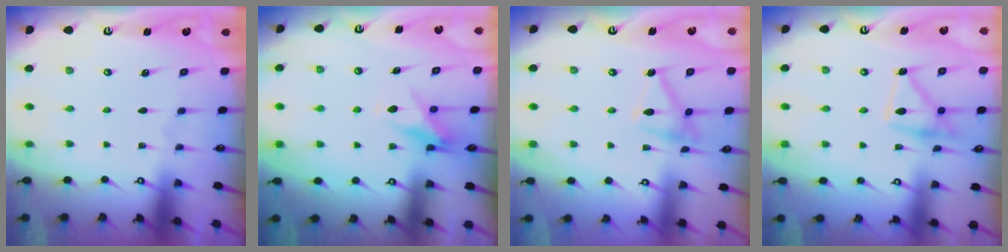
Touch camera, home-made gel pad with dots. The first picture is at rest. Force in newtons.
{"total": 8.3, "press": 8.3, "slide": 1.1}
{"total": 14.0, "press": 14.0, "slide": 0.2}
{"total": 16.4, "press": 16.4, "slide": 1.1}